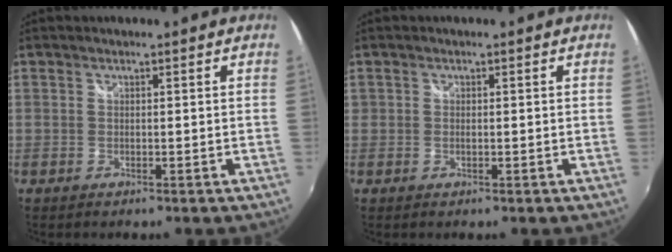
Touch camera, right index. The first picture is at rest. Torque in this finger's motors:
{"motor_torque": [-0.18, 0.11, -0.06, -0.01]}